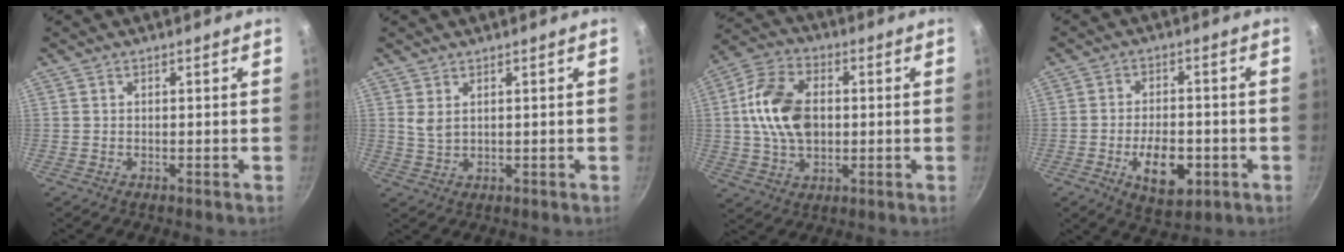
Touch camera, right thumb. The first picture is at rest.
{"total": 2.4, "force": [1.1, 1.2, 1.8], "torque": [-0.034, -0.009, 0.026]}
{"total": 14.4, "force": [1.0, 9.4, 10.8], "torque": [-0.185, 0.014, 0.010]}
{"total": 10.4, "force": [-3.3, 5.7, 8.0], "torque": [-0.106, 0.009, -0.045]}